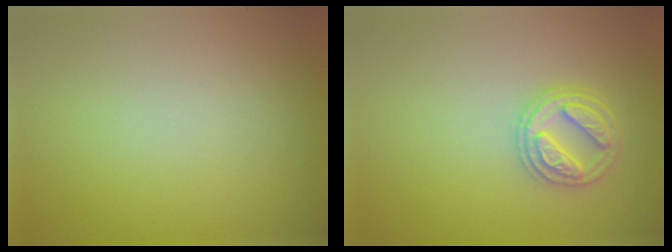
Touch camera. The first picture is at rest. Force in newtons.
{"total": 2.7, "press": 2.6, "slide": 0.3}